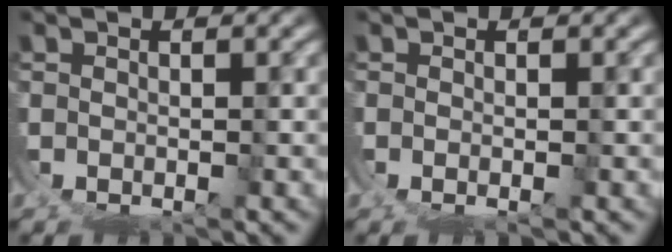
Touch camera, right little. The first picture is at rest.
{"total": 0.8, "force": [-0.1, 0.2, 0.8], "torque": [-0.015, -0.001, -0.005]}